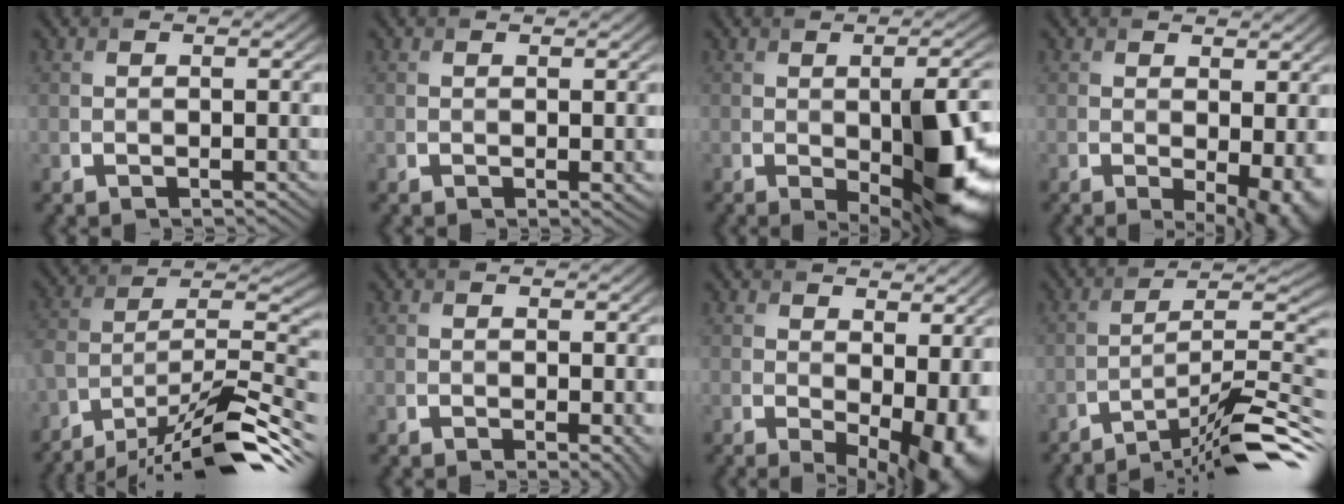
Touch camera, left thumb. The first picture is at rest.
{"total": 0.0}
{"total": 11.0, "force": [-2.4, 4.0, 9.9], "torque": [-0.142, -0.016, -0.020]}
{"total": 5.1, "force": [-0.8, 1.9, 4.6], "torque": [-0.061, -0.013, 0.008]}
{"total": 15.6, "force": [-12.2, 4.3, 8.6], "torque": [-0.178, -0.003, -0.205]}
{"total": 0.9, "force": [-0.3, 0.1, 0.8], "torque": [-0.010, -0.002, 0.000]}
{"total": 9.1, "force": [-0.8, 4.8, 7.7], "torque": [-0.087, -0.024, 0.021]}
{"total": 13.1, "force": [-9.6, 2.4, 8.7], "torque": [-0.134, 0.014, -0.154]}